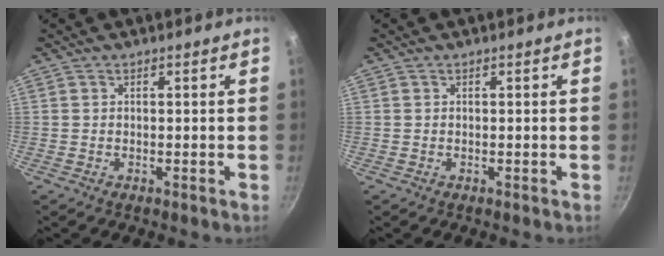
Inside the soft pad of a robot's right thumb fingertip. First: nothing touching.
{"total": 0.0}